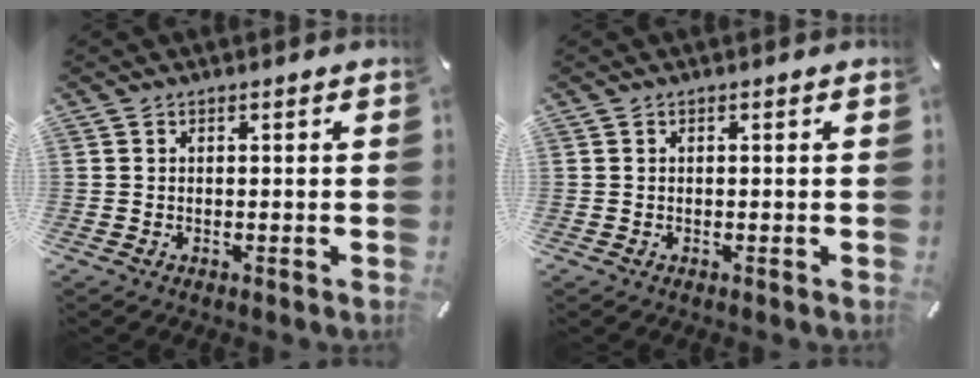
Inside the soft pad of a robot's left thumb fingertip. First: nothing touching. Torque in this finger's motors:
{"motor_torque": [0.10, 0.08, -0.03, -0.05, -0.01]}